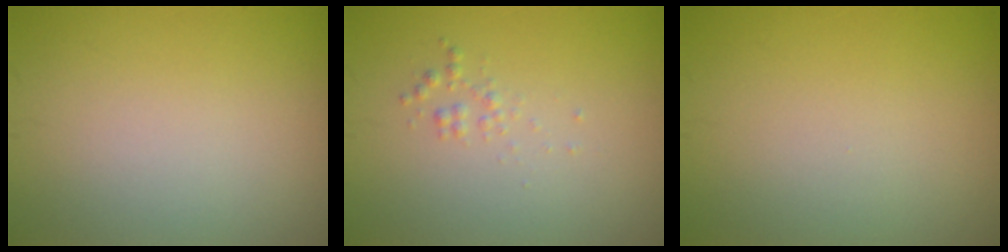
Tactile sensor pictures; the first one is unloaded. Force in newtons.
{"total": 0.7, "press": 0.7, "slide": 0.0}
{"total": 0.0}